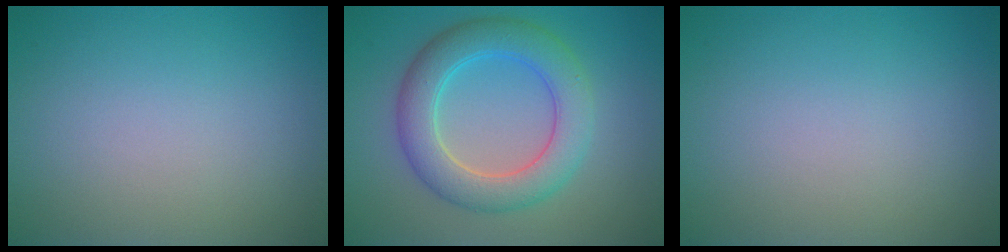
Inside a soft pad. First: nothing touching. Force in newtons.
{"total": 5.9, "press": 5.9, "slide": 0.4}
{"total": 0.0}